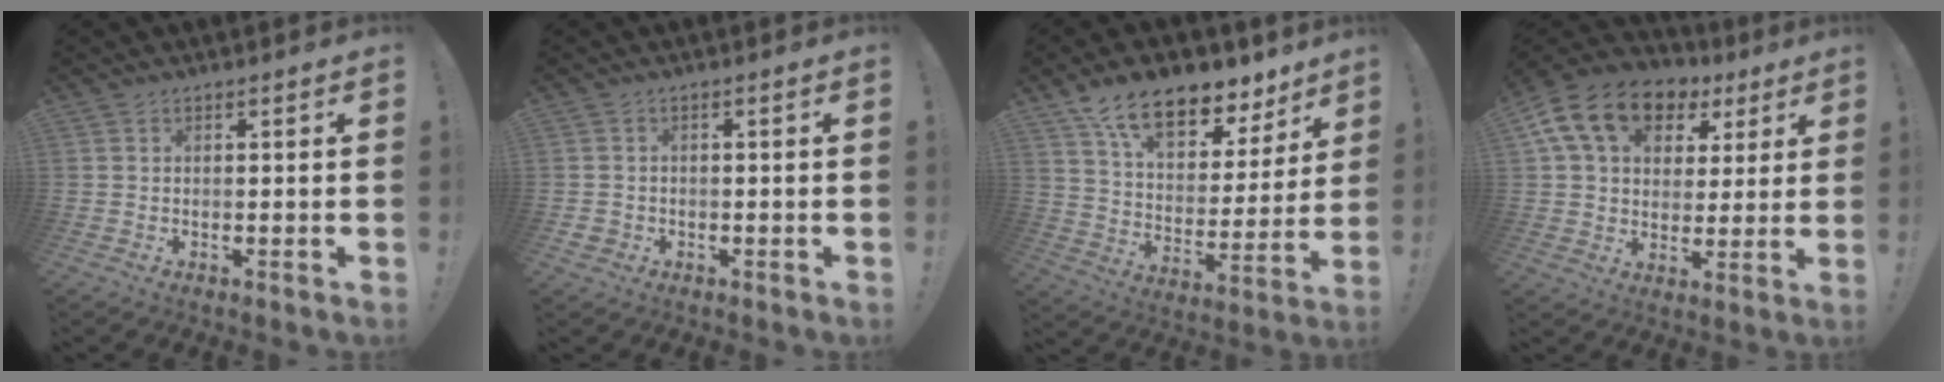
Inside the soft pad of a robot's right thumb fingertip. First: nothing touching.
{"total": 1.8, "force": [-0.5, 1.6, 0.6], "torque": [-0.015, 0.003, -0.008]}
{"total": 16.4, "force": [11.8, 7.8, 8.5], "torque": [-0.132, -0.086, 0.208]}
{"total": 17.4, "force": [7.8, 11.7, 10.1], "torque": [-0.164, -0.021, 0.145]}